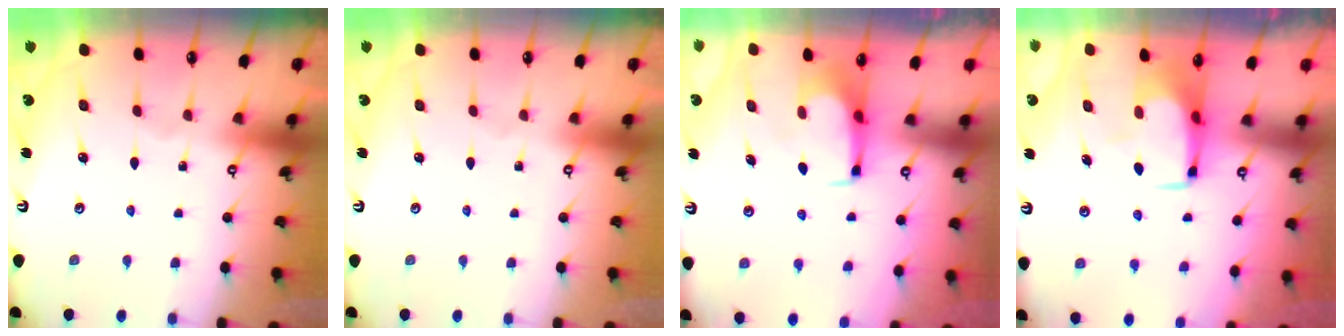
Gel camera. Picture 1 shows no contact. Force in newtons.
{"total": 0.0}
{"total": 1.6, "press": 1.4, "slide": 0.7}
{"total": 0.6, "press": 0.4, "slide": 0.4}